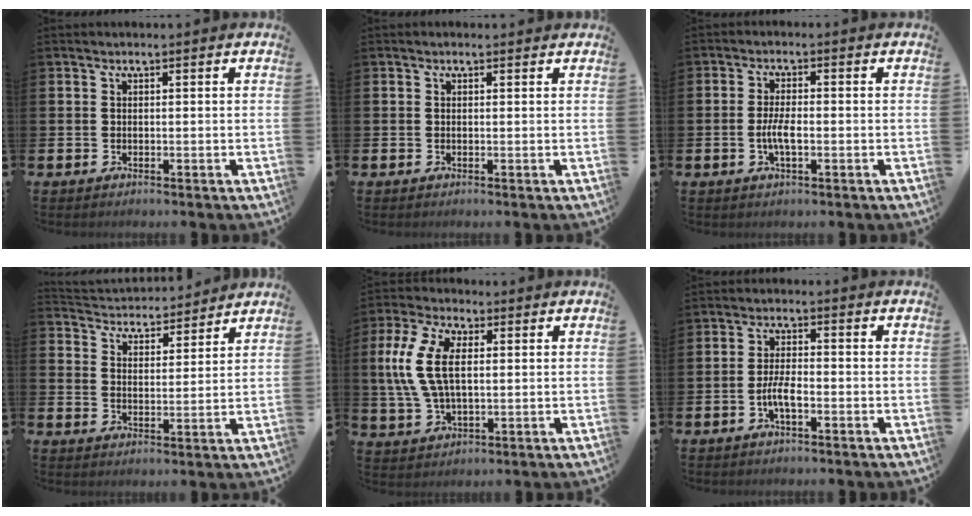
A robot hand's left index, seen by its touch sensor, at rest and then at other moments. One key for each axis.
{"total": 0.0}
{"total": 3.2, "fx": -0.8, "fy": 1.0, "fz": 3.0, "tx": -0.058, "ty": -0.002, "tz": -0.017}
{"total": 4.2, "fx": 4.1, "fy": 0.8, "fz": -0.4, "tx": -0.020, "ty": -0.034, "tz": 0.069}
{"total": 9.7, "fx": 2.6, "fy": 5.1, "fz": 7.8, "tx": -0.176, "ty": 0.010, "tz": 0.043}
{"total": 3.3, "fx": -1.2, "fy": 1.1, "fz": 2.9, "tx": -0.056, "ty": 0.002, "tz": -0.025}